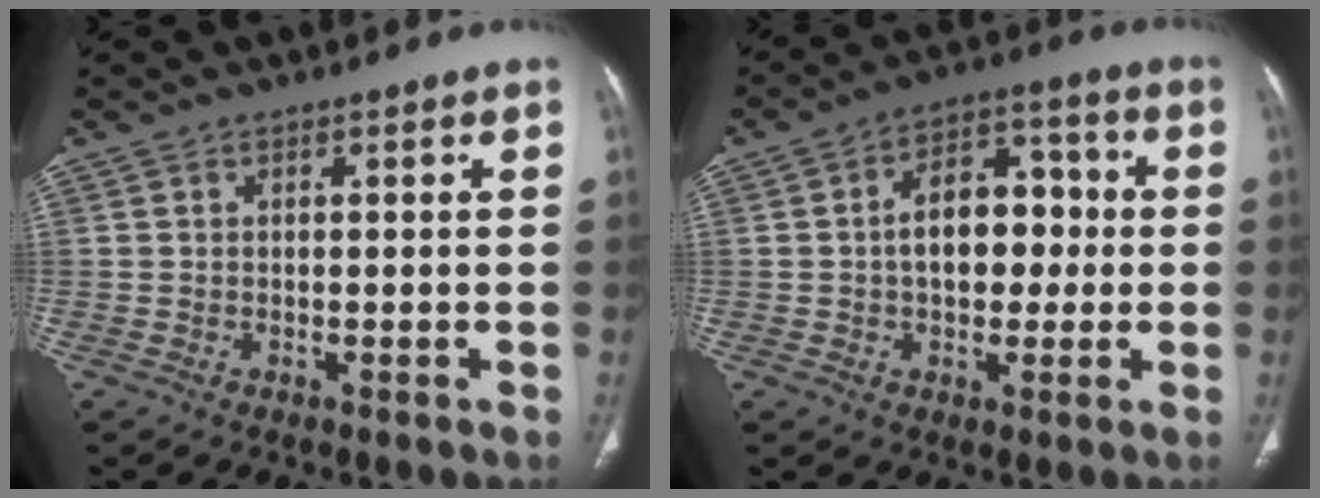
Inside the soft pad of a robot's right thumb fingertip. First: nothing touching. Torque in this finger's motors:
{"motor_torque": [1.51, 1.45, 0.58, -0.67, 0.27]}